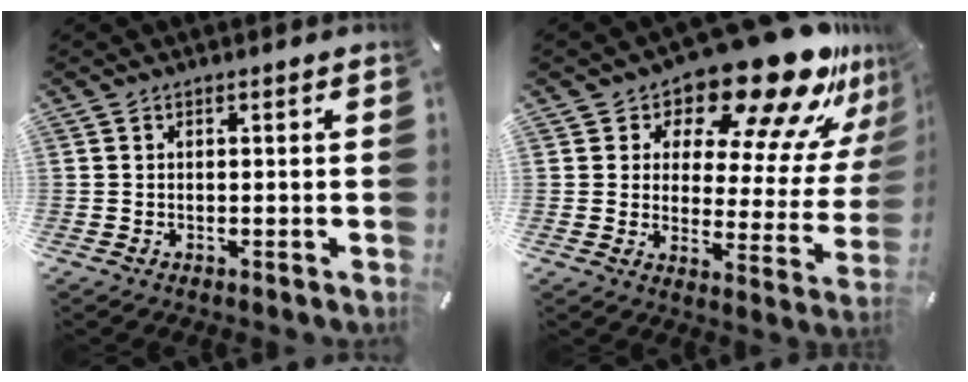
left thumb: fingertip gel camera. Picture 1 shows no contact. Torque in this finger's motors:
{"motor_torque": [2.37, 2.35, 1.87, -0.90, 0.08]}